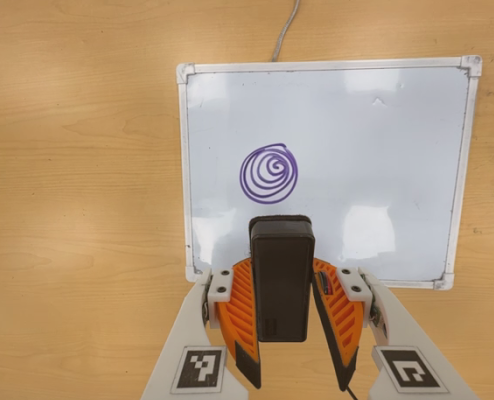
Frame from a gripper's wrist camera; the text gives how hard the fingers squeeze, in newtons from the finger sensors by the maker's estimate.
{"total": 6.1, "left": 5.2, "right": 7.0}